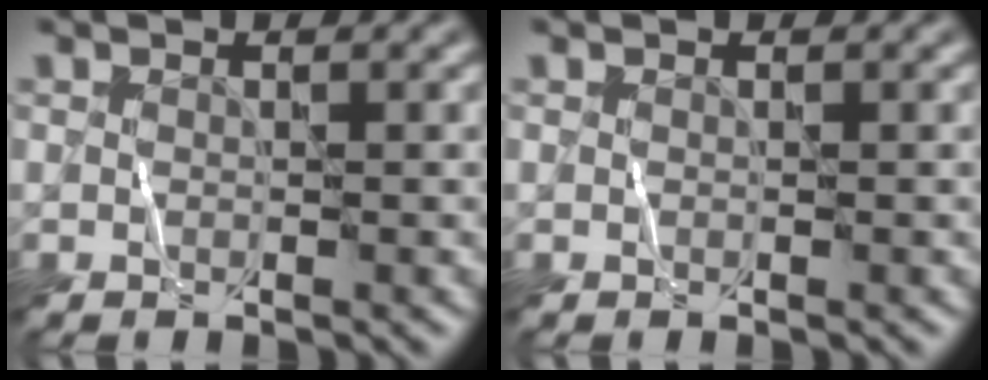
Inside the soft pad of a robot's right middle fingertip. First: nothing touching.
{"total": 0.0}